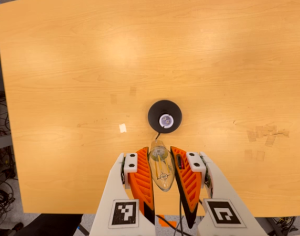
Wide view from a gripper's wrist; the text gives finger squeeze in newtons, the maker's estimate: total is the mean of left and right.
{"total": 18.8, "left": 20.4, "right": 17.3}